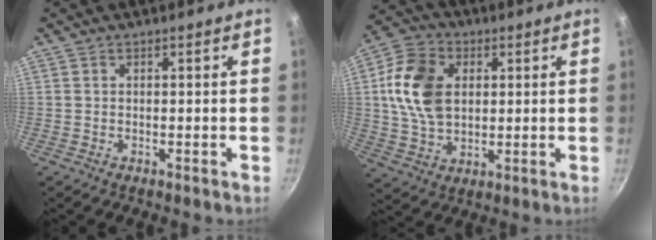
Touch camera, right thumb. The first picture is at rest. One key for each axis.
{"total": 14.1, "fx": 2.4, "fy": 9.9, "fz": 9.7, "tx": -0.163, "ty": 0.000, "tz": 0.041}